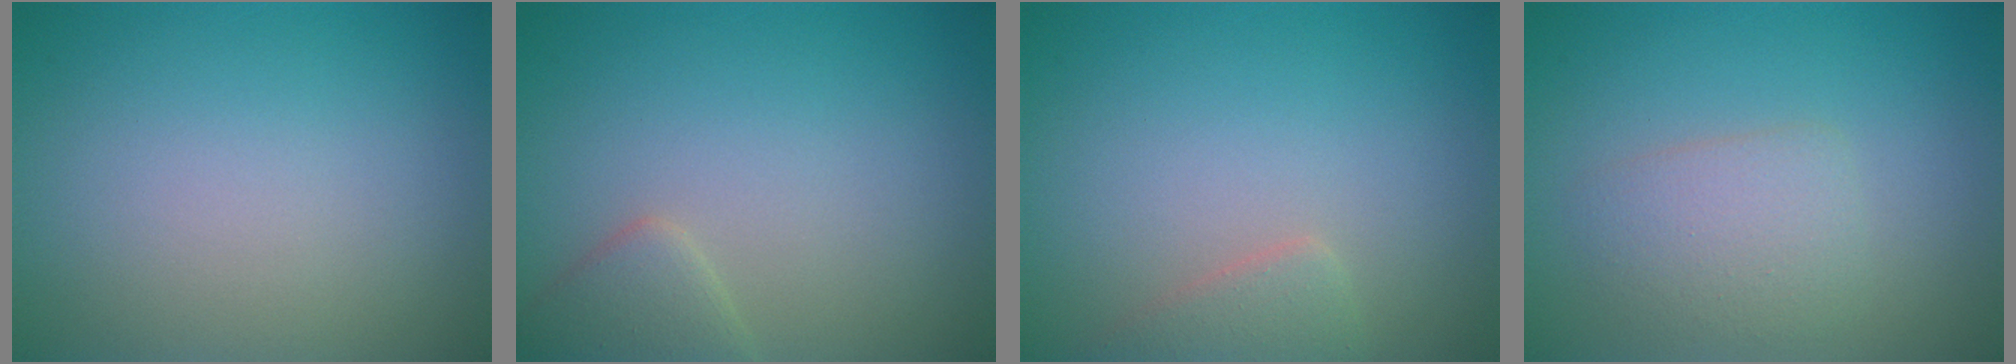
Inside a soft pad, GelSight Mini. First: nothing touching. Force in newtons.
{"total": 2.2, "press": 2.2, "slide": 0.1}
{"total": 1.7, "press": 1.7, "slide": 0.1}
{"total": 2.5, "press": 2.5, "slide": 0.1}